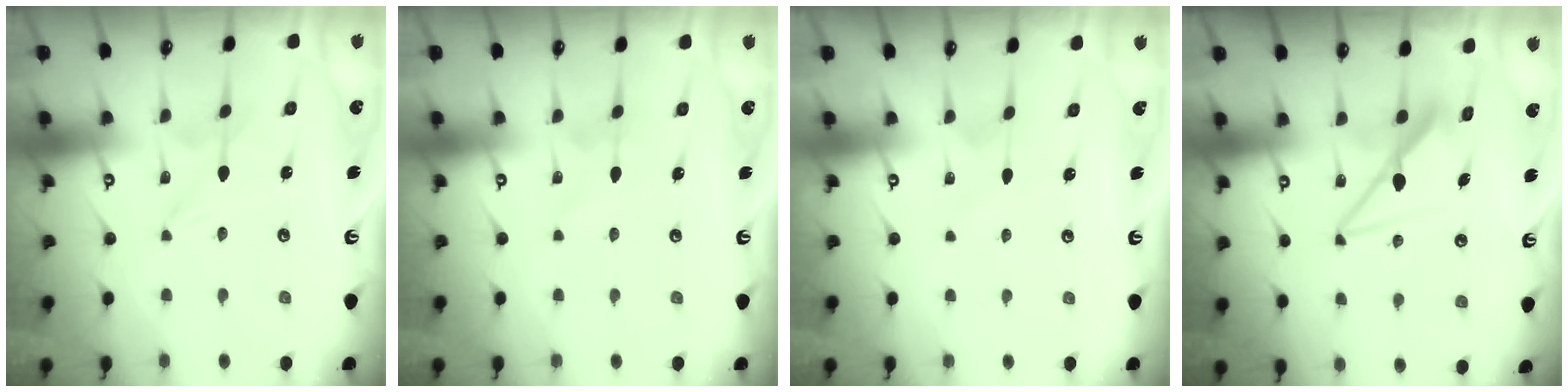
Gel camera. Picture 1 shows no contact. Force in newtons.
{"total": 2.7, "press": 2.7, "slide": 0.3}
{"total": 2.8, "press": 2.8, "slide": 0.3}
{"total": 7.9, "press": 7.9, "slide": 0.5}